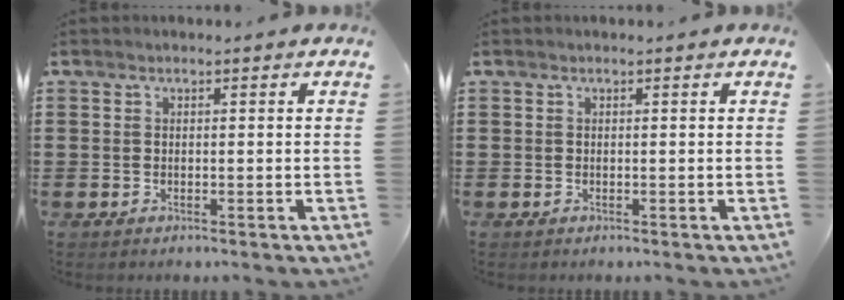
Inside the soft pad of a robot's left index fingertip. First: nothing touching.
{"total": 0.0}